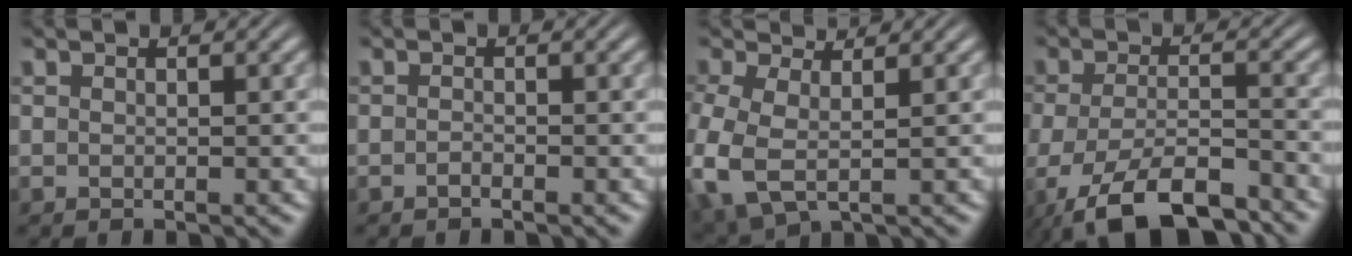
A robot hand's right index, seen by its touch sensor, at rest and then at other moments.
{"total": 0.9, "force": [-0.8, 0.3, 0.1], "torque": [-0.008, -0.002, -0.016]}
{"total": 5.6, "force": [0.4, 4.2, 3.6], "torque": [-0.120, -0.027, 0.025]}
{"total": 9.7, "force": [-6.7, 4.4, 5.5], "torque": [-0.116, -0.039, -0.088]}